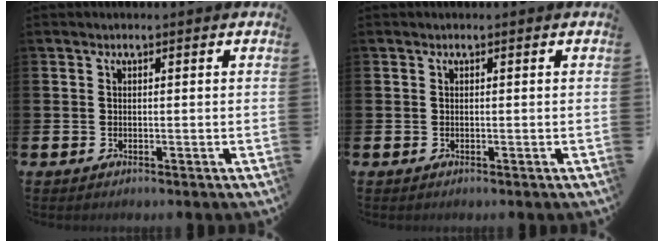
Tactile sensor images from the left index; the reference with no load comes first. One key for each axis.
{"total": 0.0}